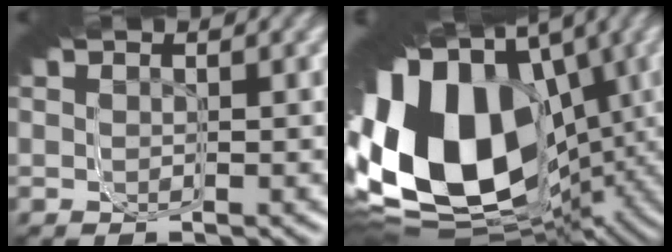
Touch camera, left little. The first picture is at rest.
{"total": 28.9, "force": [-5.1, 17.4, 22.5], "torque": [-0.331, -0.017, -0.070]}